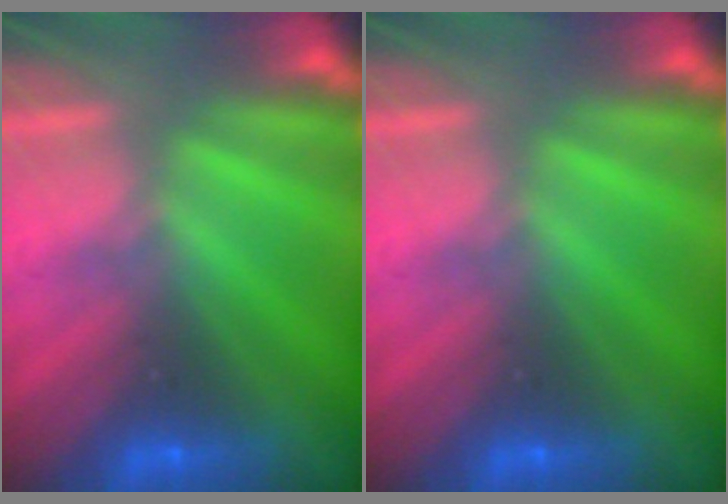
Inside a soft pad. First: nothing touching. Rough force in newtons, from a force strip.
{"total": 0.0}